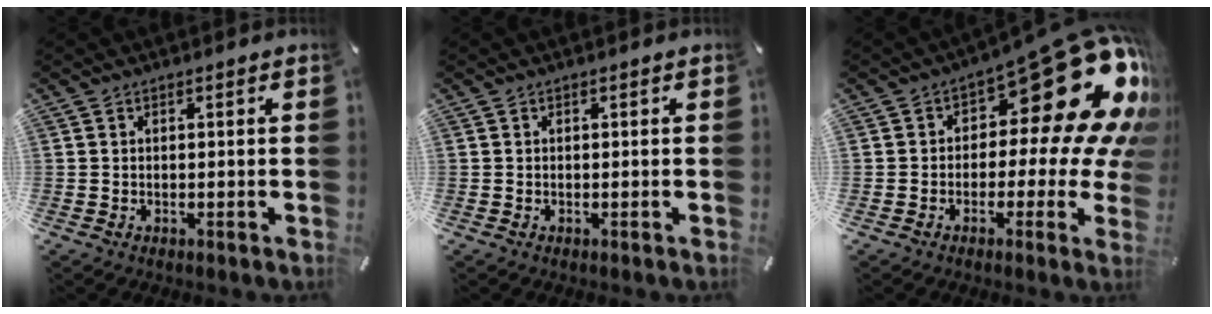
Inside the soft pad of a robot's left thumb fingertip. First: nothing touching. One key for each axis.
{"total": 0.0}
{"total": 25.5, "fx": 10.3, "fy": 11.2, "fz": 20.4, "tx": -0.254, "ty": -0.082, "tz": 0.177}